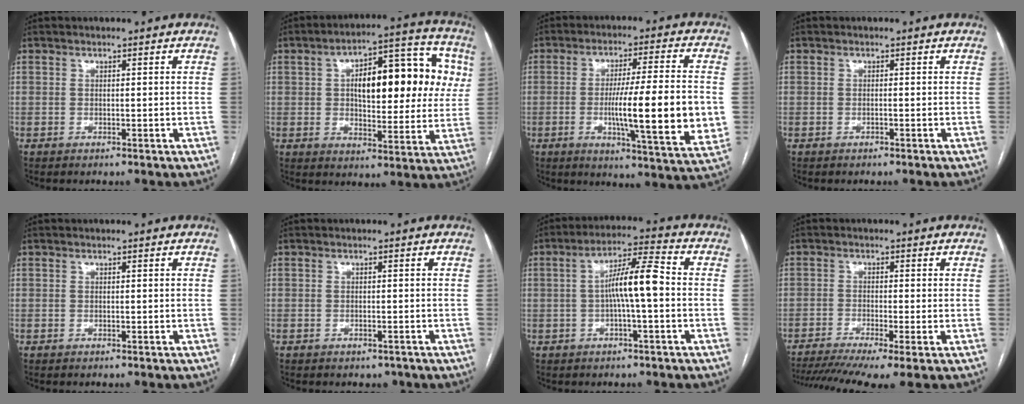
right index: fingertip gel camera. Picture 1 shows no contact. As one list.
[{"total": 18.5, "force": [3.8, 7.4, 16.5], "torque": [-0.224, 0.042, 0.054]}, {"total": 16.9, "force": [-1.8, 1.0, 16.8], "torque": [-0.243, -0.014, -0.028]}, {"total": 0.0}, {"total": 0.0}, {"total": 1.3, "force": [-0.9, 0.8, 0.4], "torque": [-0.004, 0.002, -0.005]}, {"total": 8.5, "force": [-0.4, 0.9, 8.4], "torque": [-0.150, 0.022, -0.012]}, {"total": 11.5, "force": [-7.9, 1.5, 8.2], "torque": [-0.149, -0.014, -0.128]}]